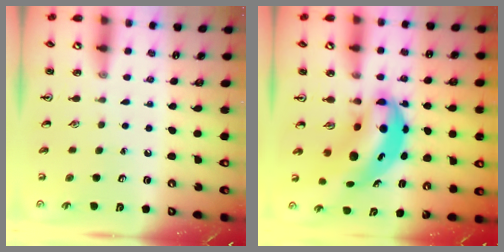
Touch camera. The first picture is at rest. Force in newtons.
{"total": 8.8, "press": 8.5, "slide": 2.3}